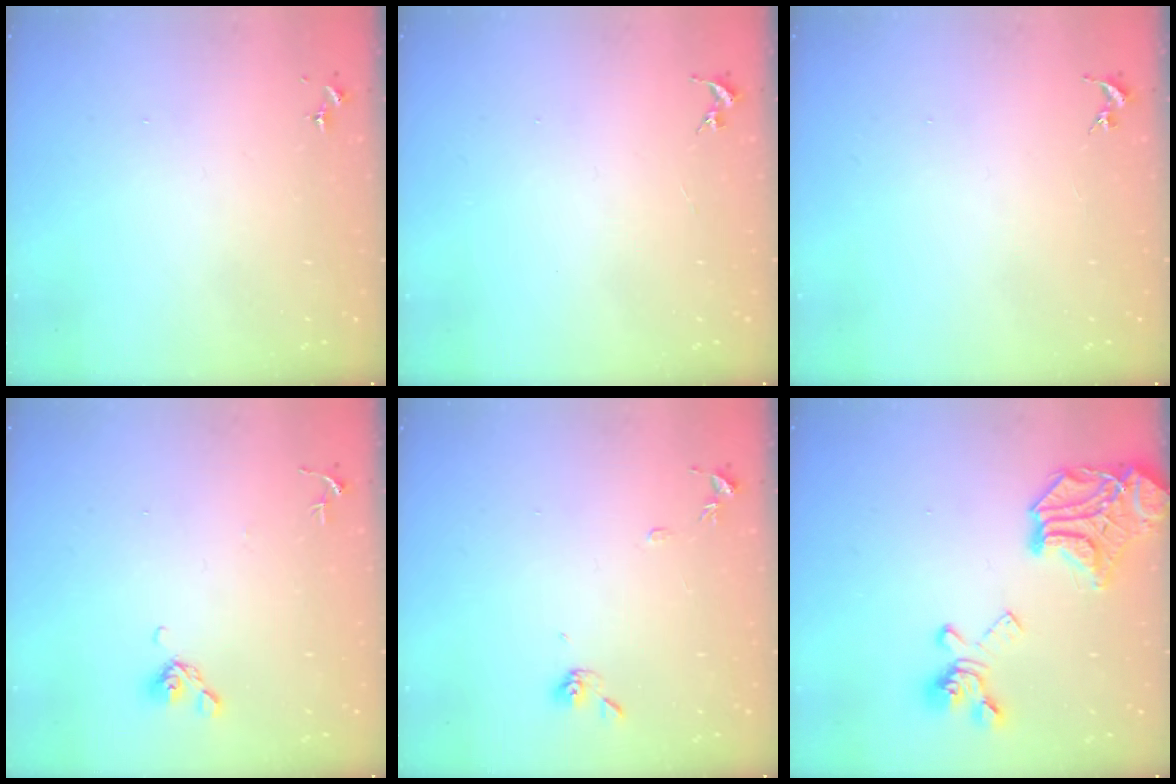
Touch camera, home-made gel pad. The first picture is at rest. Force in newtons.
{"total": 0.0}
{"total": 0.0}
{"total": 6.1, "press": 5.7, "slide": 2.3}
{"total": 6.1, "press": 6.0, "slide": 1.1}
{"total": 22.5, "press": 22.3, "slide": 2.7}